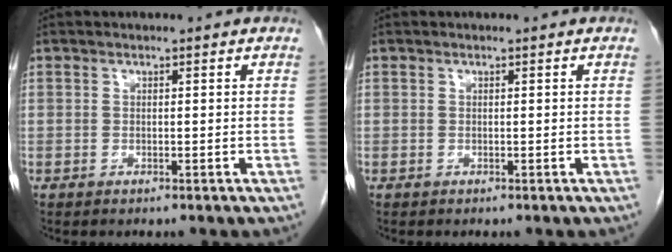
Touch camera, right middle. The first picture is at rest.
{"total": 0.0}